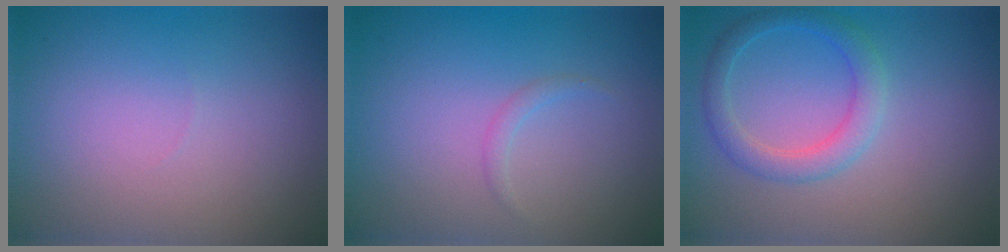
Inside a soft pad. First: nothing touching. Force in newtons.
{"total": 0.7, "press": 0.7, "slide": 0.0}
{"total": 2.7, "press": 2.7, "slide": 0.2}